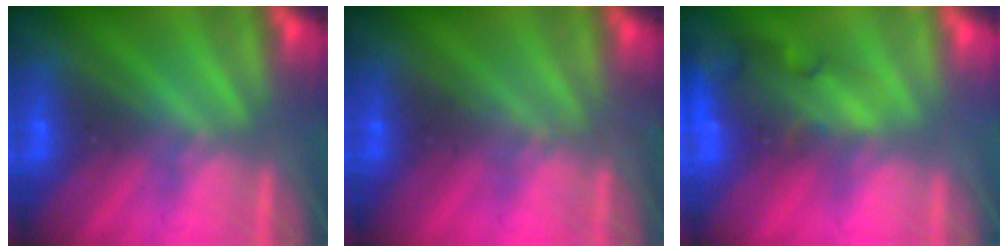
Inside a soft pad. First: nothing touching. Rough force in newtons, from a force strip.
{"total": 5.4}
{"total": 7.4}